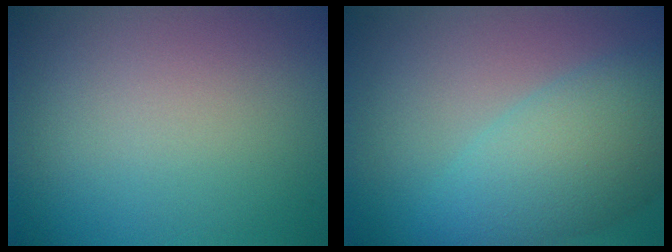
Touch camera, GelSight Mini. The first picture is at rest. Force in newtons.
{"total": 7.2, "press": 7.2, "slide": 0.3}